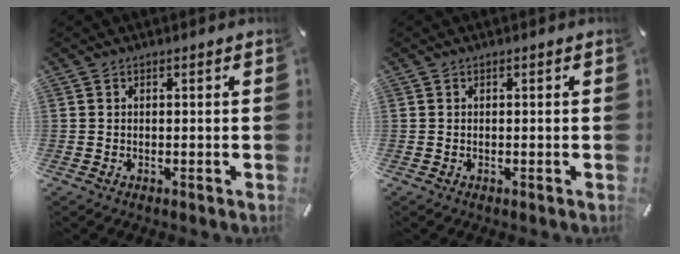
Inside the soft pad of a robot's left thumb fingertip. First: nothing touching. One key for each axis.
{"total": 0.0}